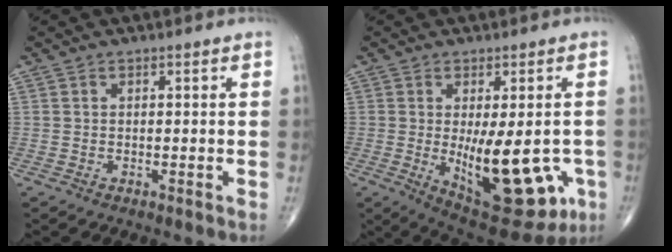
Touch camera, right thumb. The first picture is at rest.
{"total": 17.5, "force": [-3.8, 7.3, 15.4], "torque": [-0.186, -0.024, -0.029]}